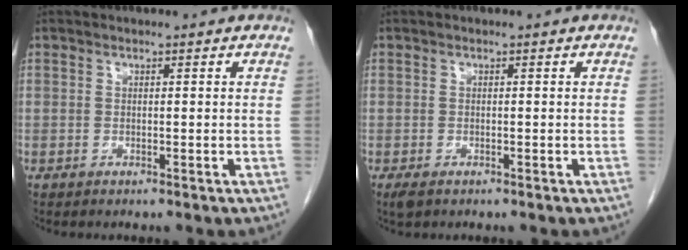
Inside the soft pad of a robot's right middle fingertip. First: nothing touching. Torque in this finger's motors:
{"motor_torque": [-0.22, -0.08, 0.00, -0.01]}